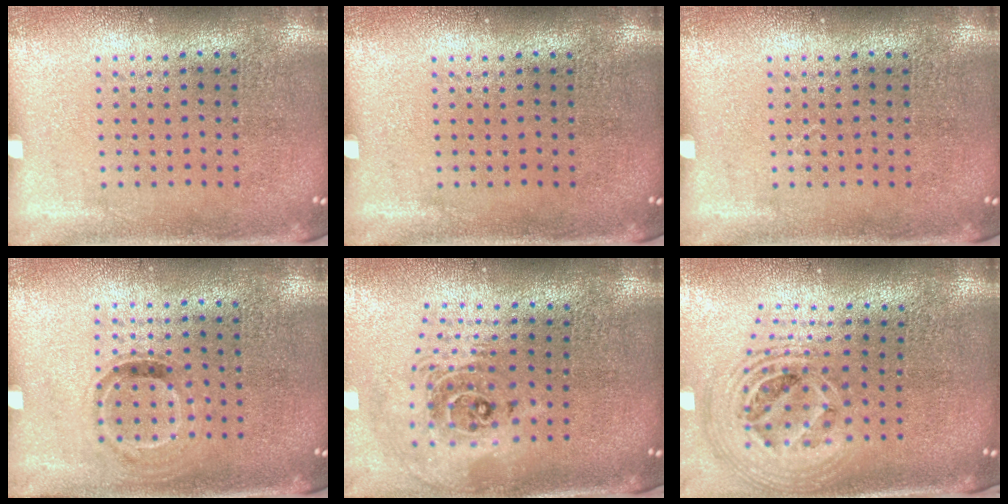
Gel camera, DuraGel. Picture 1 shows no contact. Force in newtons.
{"total": 0.0}
{"total": 0.0}
{"total": 0.9, "press": 0.7, "slide": 0.5}
{"total": 2.1, "press": 1.7, "slide": 1.4}
{"total": 2.4, "press": 1.8, "slide": 1.6}